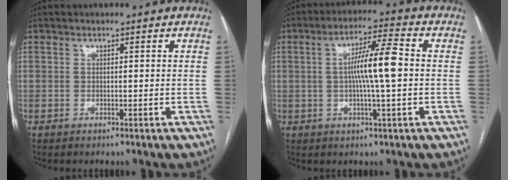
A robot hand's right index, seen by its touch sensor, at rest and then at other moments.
{"total": 8.7, "force": [0.2, 0.2, 8.7], "torque": [-0.156, 0.009, -0.002]}